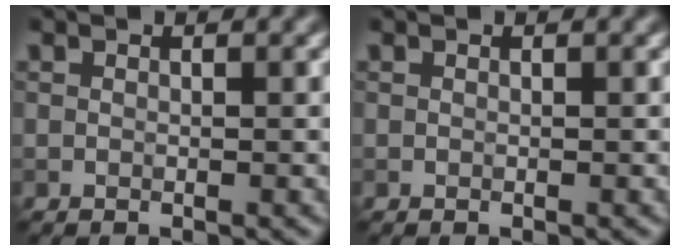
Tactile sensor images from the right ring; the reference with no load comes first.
{"total": 0.0}